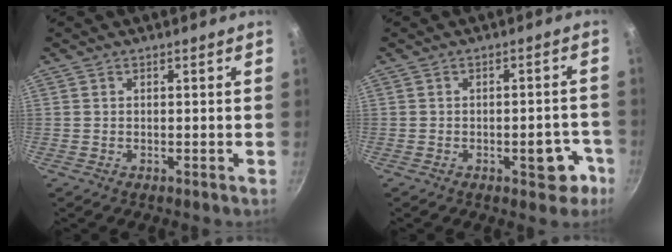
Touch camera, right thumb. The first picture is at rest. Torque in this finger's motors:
{"motor_torque": [2.89, 2.11, 0.74, -0.74, 0.01]}